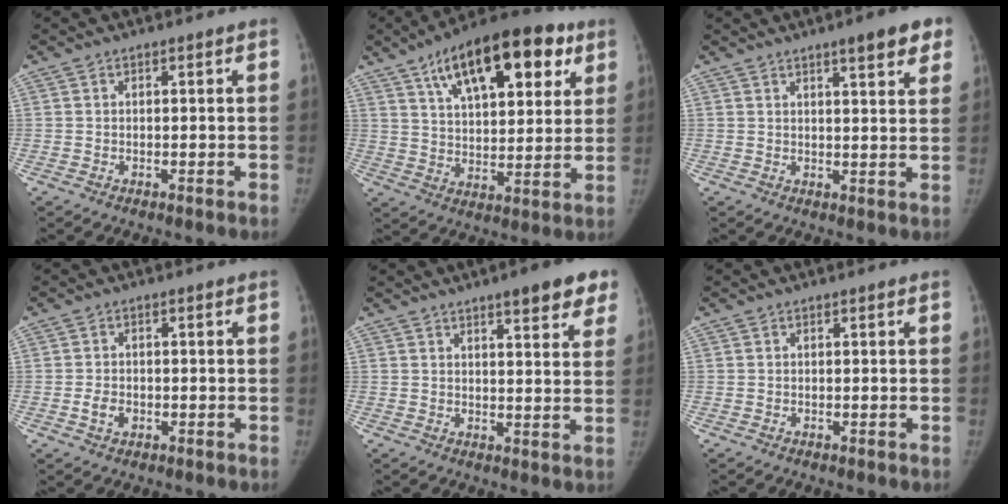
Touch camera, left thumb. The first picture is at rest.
{"total": 21.7, "force": [10.7, 9.8, 16.2], "torque": [-0.217, -0.015, 0.171]}
{"total": 7.5, "force": [4.5, 1.6, 5.7], "torque": [-0.059, -0.017, 0.057]}
{"total": 2.9, "force": [-1.0, 2.2, 1.7], "torque": [-0.026, 0.008, -0.016]}
{"total": 9.7, "force": [6.1, 2.4, 7.1], "torque": [-0.063, -0.023, 0.073]}
{"total": 0.0}